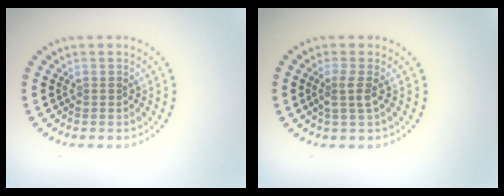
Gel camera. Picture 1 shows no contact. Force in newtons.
{"total": 1.8, "press": 1.4, "slide": 1.0}